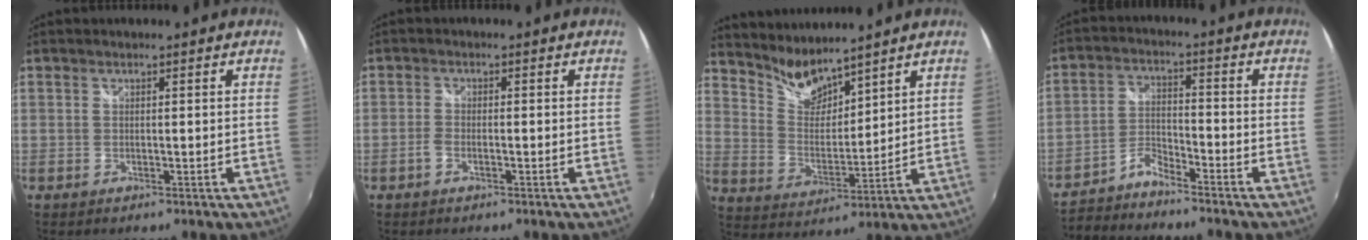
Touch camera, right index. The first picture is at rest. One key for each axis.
{"total": 1.9, "fx": -1.1, "fy": 0.8, "fz": 1.3, "tx": -0.040, "ty": 0.004, "tz": -0.027}
{"total": 7.9, "fx": 7.3, "fy": 1.5, "fz": 2.4, "tx": -0.043, "ty": -0.013, "tz": 0.150}
{"total": 5.5, "fx": -5.2, "fy": 0.5, "fz": 1.7, "tx": -0.048, "ty": 0.015, "tz": -0.106}